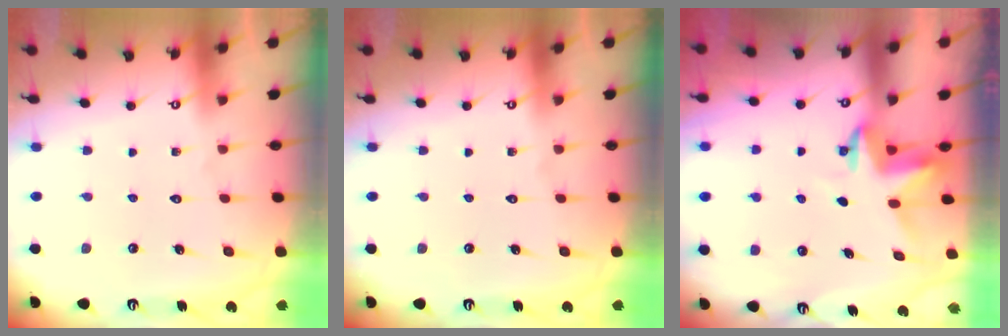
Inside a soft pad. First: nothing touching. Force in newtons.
{"total": 0.0}
{"total": 3.7, "press": 3.7, "slide": 0.3}